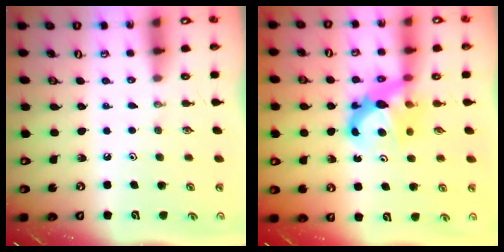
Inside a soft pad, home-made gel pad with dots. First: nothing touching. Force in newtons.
{"total": 7.6, "press": 7.5, "slide": 0.6}